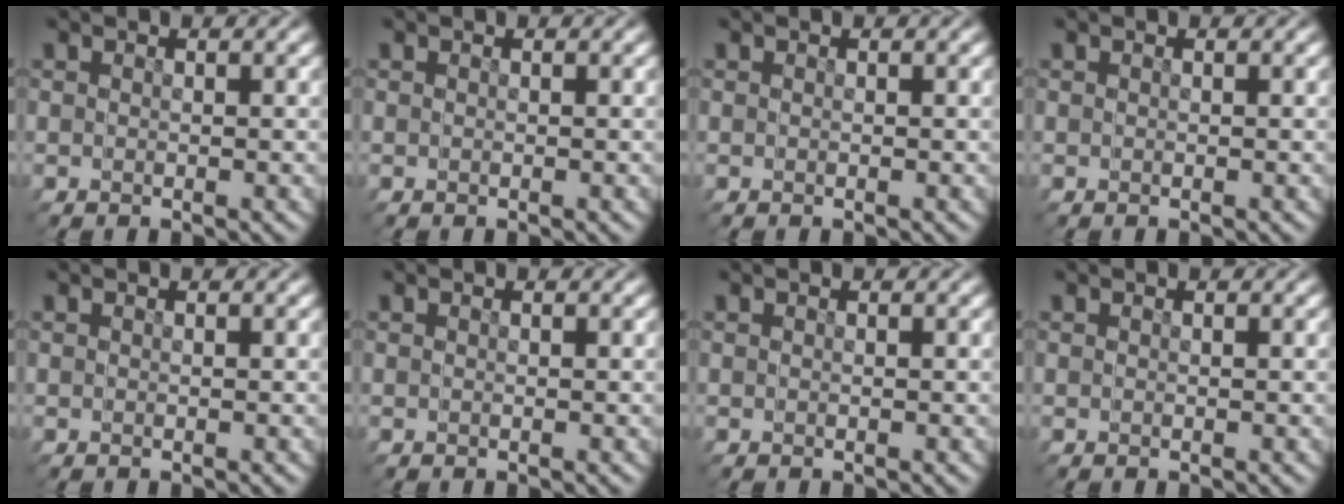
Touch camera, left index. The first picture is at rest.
{"total": 0.0}
{"total": 0.0}
{"total": 0.0}
{"total": 0.0}
{"total": 0.0}
{"total": 0.0}
{"total": 0.0}